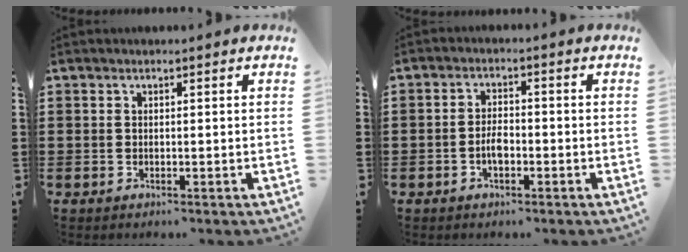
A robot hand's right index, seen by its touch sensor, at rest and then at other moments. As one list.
[{"total": 3.0, "force": [-1.1, 1.5, 2.4], "torque": [-0.054, 0.003, -0.022]}]